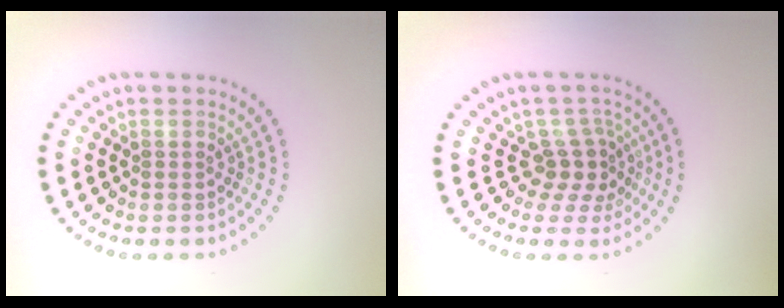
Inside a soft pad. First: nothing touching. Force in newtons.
{"total": 2.9, "press": 2.0, "slide": 2.1}